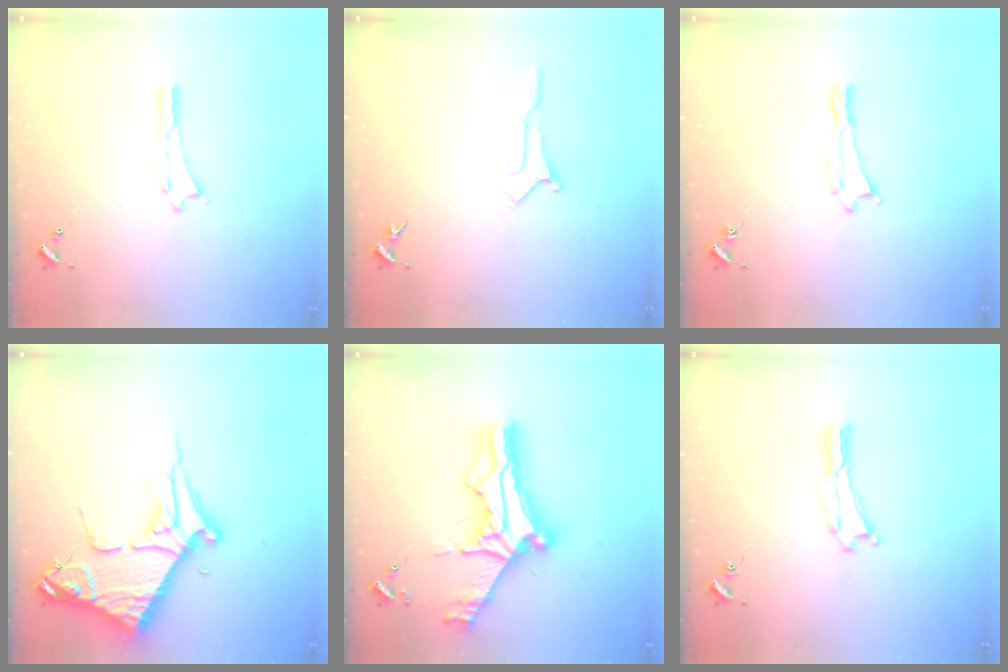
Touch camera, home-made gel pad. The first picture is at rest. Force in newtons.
{"total": 1.0, "press": 1.0, "slide": 0.0}
{"total": 0.5, "press": 0.5, "slide": 0.2}
{"total": 11.0, "press": 10.9, "slide": 1.1}
{"total": 11.7, "press": 11.6, "slide": 1.2}
{"total": 0.0}